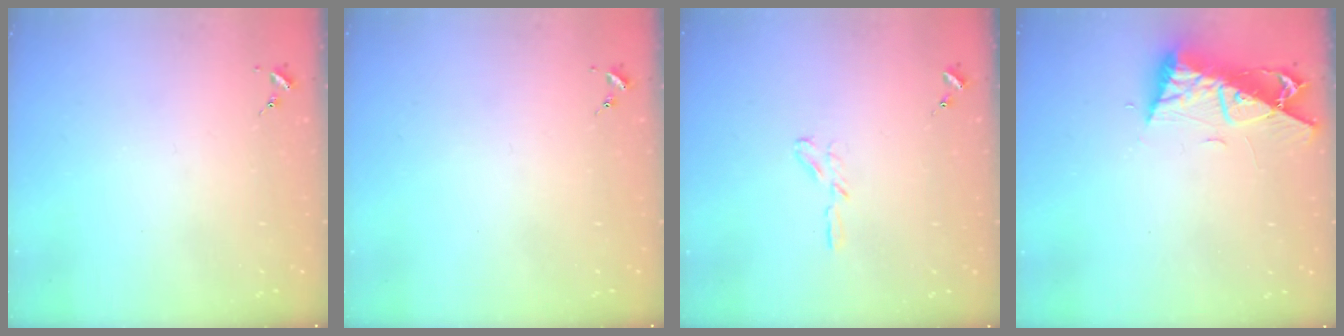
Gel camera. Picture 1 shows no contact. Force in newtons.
{"total": 0.0}
{"total": 3.7, "press": 3.7, "slide": 0.4}
{"total": 9.6, "press": 9.5, "slide": 1.2}